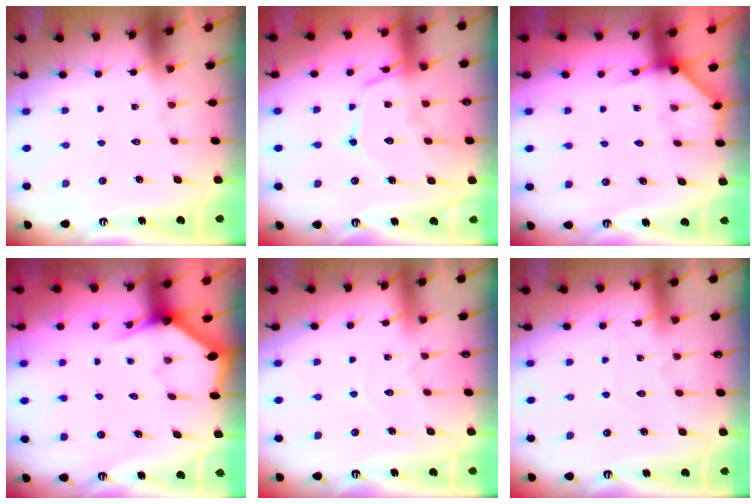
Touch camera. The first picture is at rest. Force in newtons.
{"total": 15.8, "press": 15.7, "slide": 1.4}
{"total": 3.4, "press": 3.4, "slide": 0.4}
{"total": 3.1, "press": 3.1, "slide": 0.2}
{"total": 4.8, "press": 4.8, "slide": 0.2}
{"total": 2.7, "press": 2.7, "slide": 0.4}